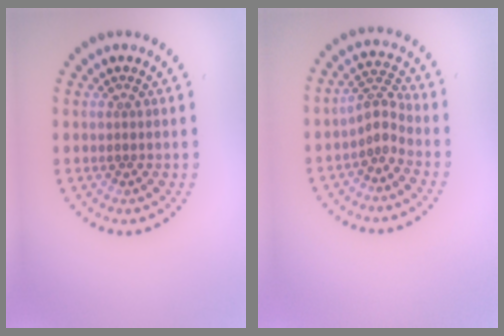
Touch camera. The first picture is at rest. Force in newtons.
{"total": 2.3, "press": 1.5, "slide": 1.7}